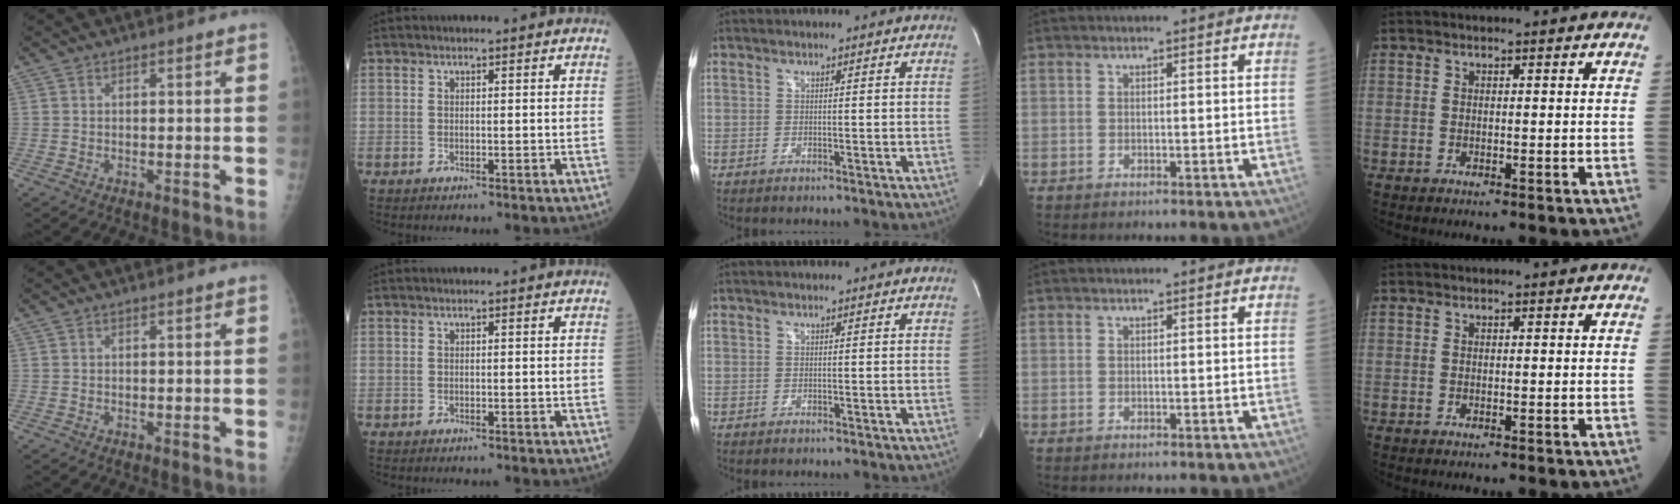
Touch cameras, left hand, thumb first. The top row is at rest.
{}